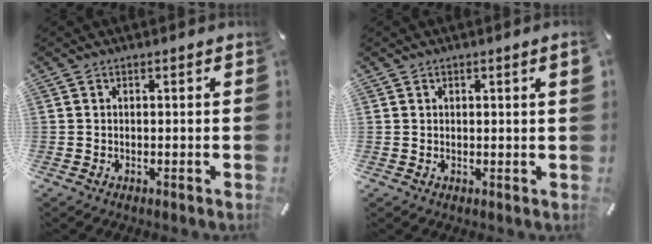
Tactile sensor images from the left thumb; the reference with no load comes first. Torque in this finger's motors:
{"motor_torque": [0.40, -0.19, 0.06, -0.09, 0.04]}